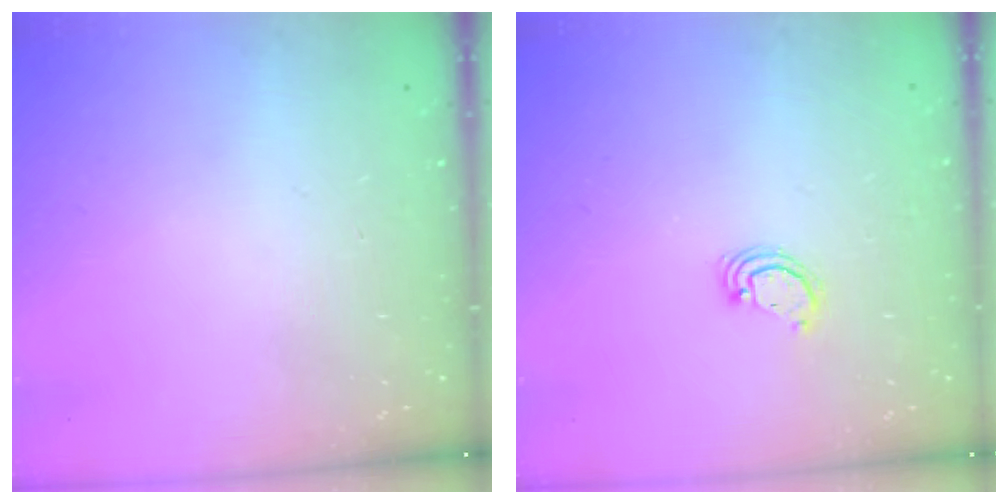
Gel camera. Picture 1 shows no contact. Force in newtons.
{"total": 2.5, "press": 2.5, "slide": 0.2}